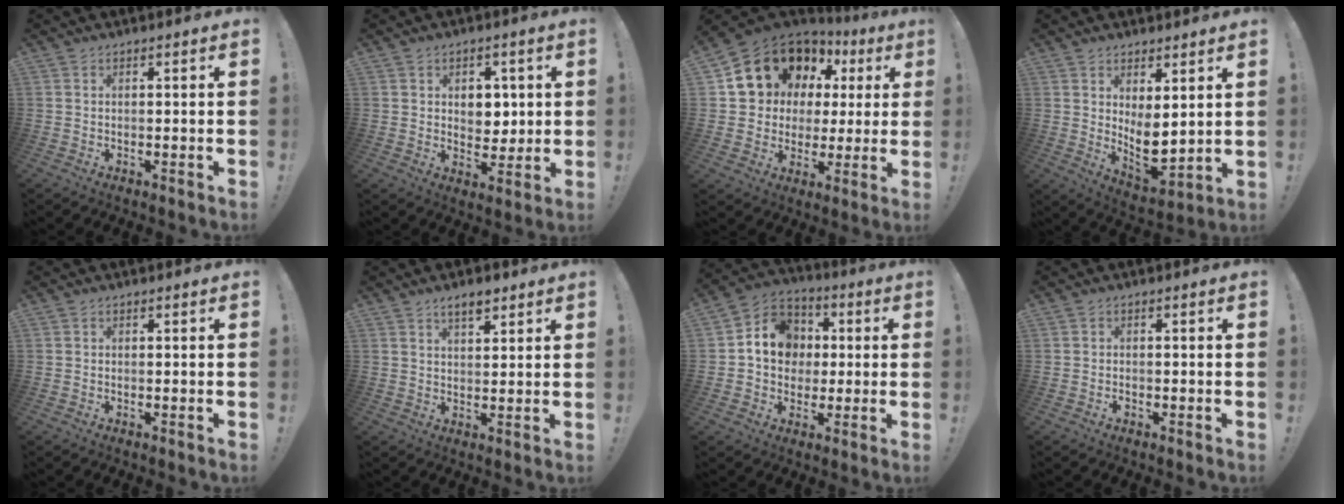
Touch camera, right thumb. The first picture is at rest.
{"total": 6.7, "force": [1.8, 5.6, 3.3], "torque": [-0.032, -0.008, 0.033]}
{"total": 14.6, "force": [8.4, 10.8, 5.0], "torque": [-0.080, -0.055, 0.179]}
{"total": 8.2, "force": [2.8, 4.1, 6.5], "torque": [-0.082, -0.045, 0.060]}
{"total": 0.0}
{"total": 4.7, "force": [3.3, 2.0, 2.6], "torque": [-0.036, -0.015, 0.057]}
{"total": 12.5, "force": [1.3, 11.2, 5.5], "torque": [-0.070, 0.009, 0.034]}
{"total": 0.7, "force": [-0.6, 0.3, 0.2], "torque": [-0.001, 0.001, -0.011]}